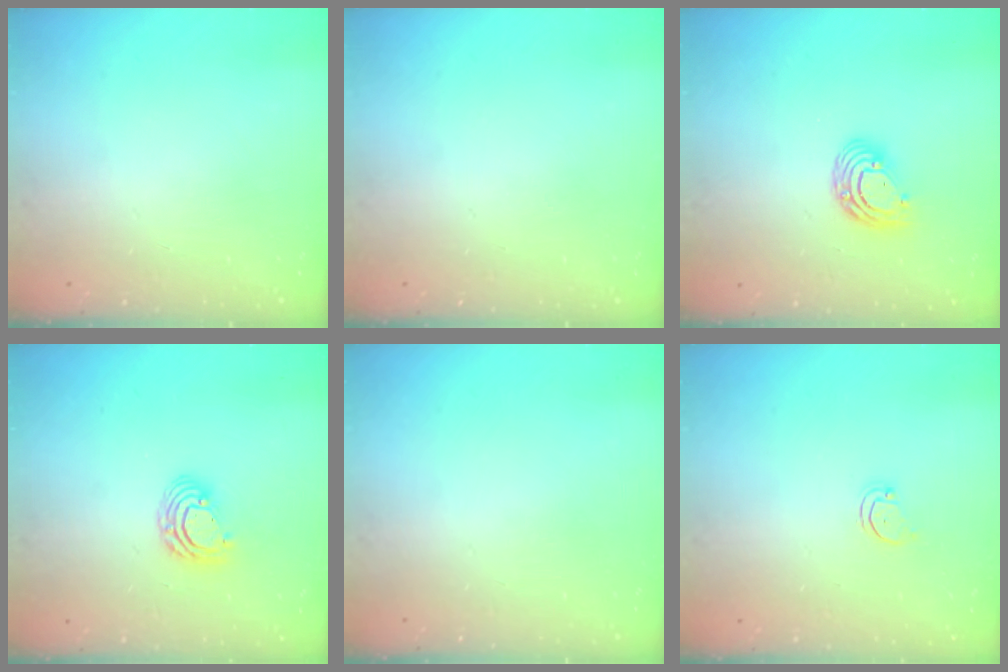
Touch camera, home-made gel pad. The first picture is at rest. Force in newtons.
{"total": 0.0}
{"total": 8.4, "press": 8.3, "slide": 1.1}
{"total": 7.6, "press": 7.5, "slide": 1.2}
{"total": 0.0}
{"total": 1.8, "press": 1.7, "slide": 0.2}